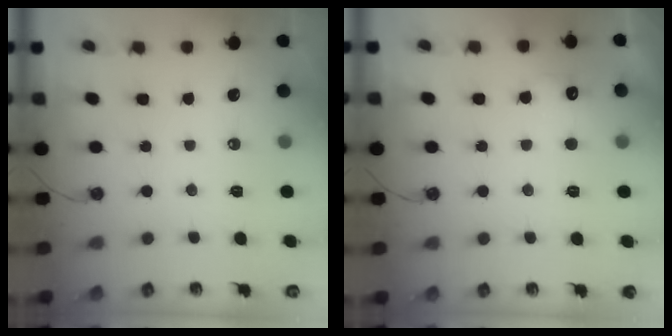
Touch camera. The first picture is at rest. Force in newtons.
{"total": 7.4, "press": 7.2, "slide": 1.4}